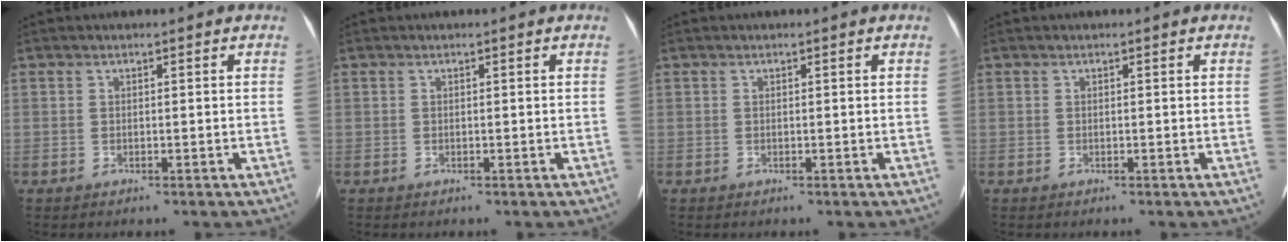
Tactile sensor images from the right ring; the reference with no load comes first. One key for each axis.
{"total": 0.0}
{"total": 0.0}
{"total": 0.0}